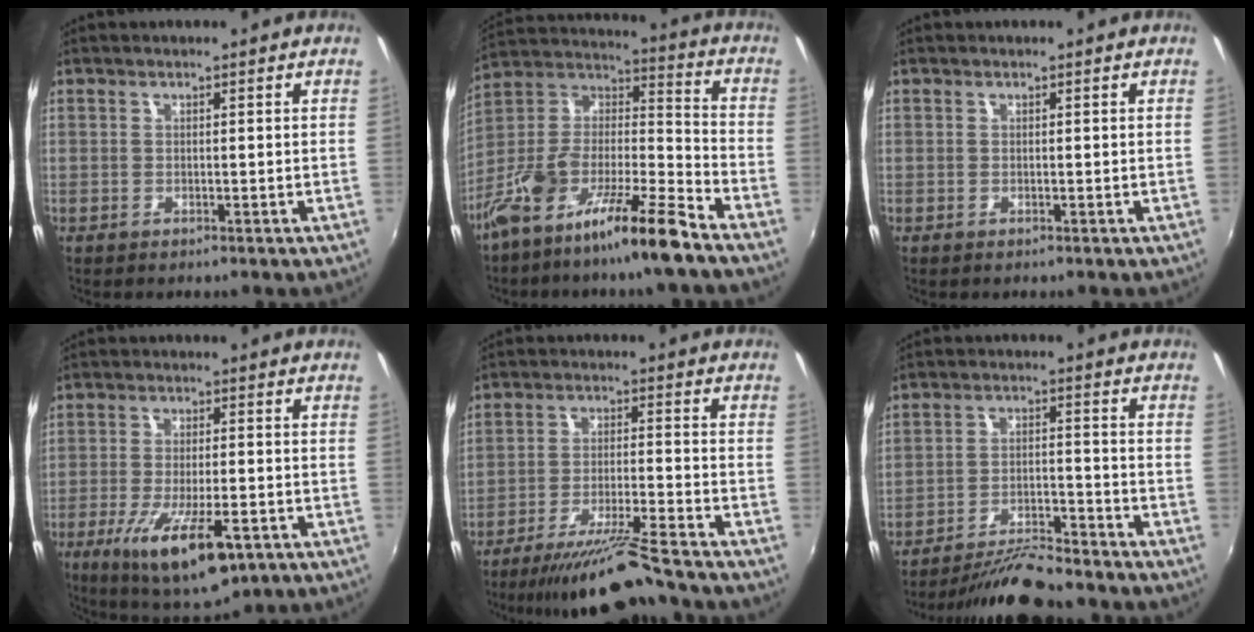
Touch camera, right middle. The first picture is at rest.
{"total": 17.3, "force": [-12.0, 2.4, 12.2], "torque": [-0.219, 0.004, -0.224]}
{"total": 0.0}
{"total": 14.5, "force": [-6.9, 4.4, 12.0], "torque": [-0.231, -0.045, -0.107]}
{"total": 12.3, "force": [-11.0, -0.7, 5.5], "torque": [-0.116, -0.017, -0.186]}
{"total": 11.4, "force": [-10.5, 1.3, 4.1], "torque": [-0.094, -0.008, -0.172]}